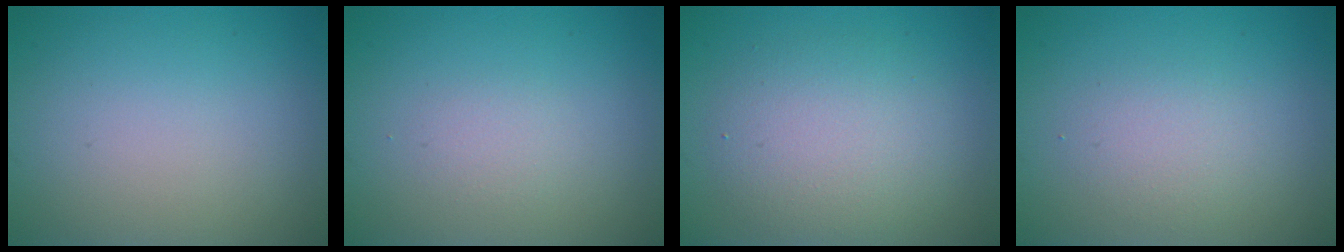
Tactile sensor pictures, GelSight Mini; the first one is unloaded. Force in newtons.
{"total": 1.1, "press": 1.1, "slide": 0.0}
{"total": 4.6, "press": 4.5, "slide": 0.4}
{"total": 1.9, "press": 1.9, "slide": 0.0}